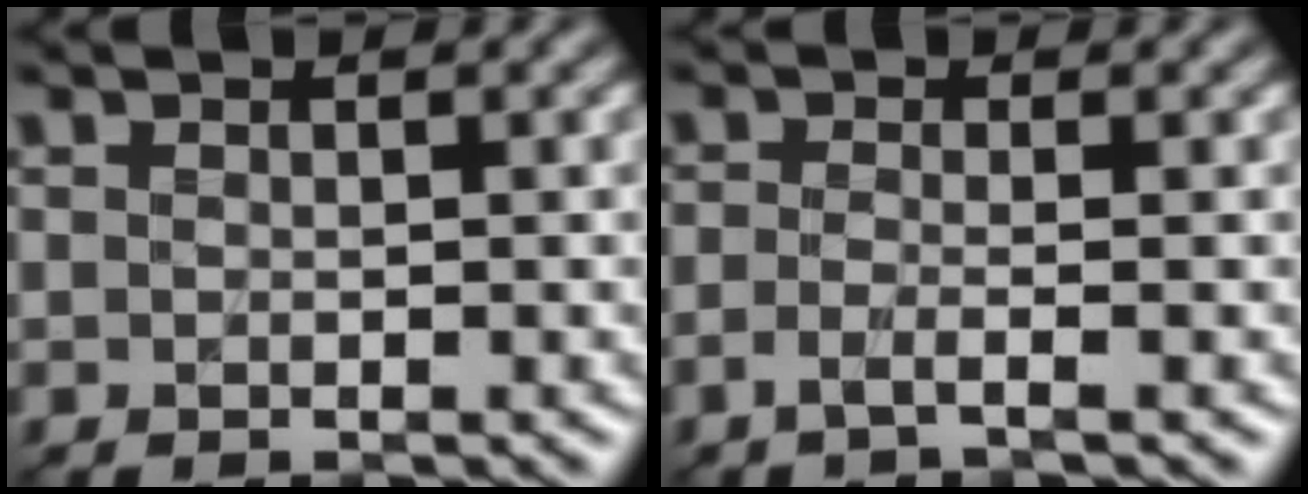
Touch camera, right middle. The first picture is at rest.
{"total": 1.7, "force": [-0.8, 0.5, 1.4], "torque": [-0.023, -0.008, -0.027]}